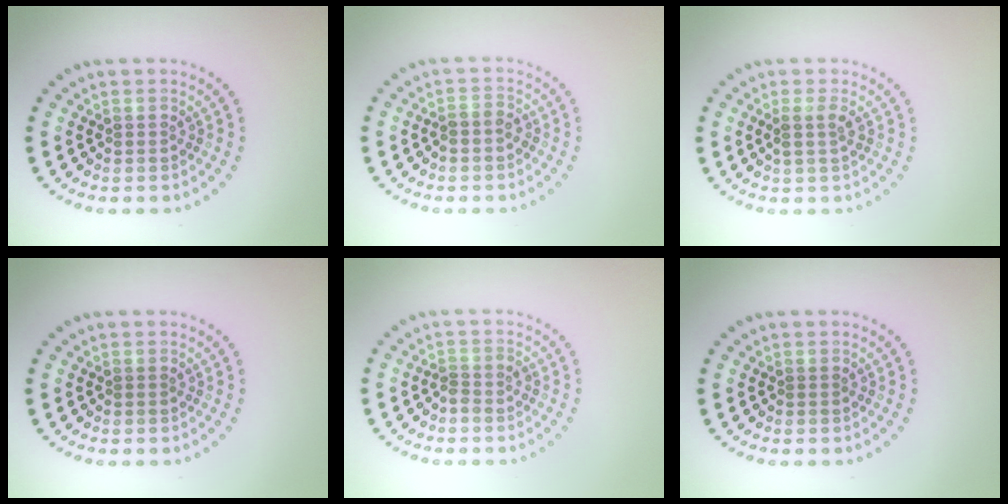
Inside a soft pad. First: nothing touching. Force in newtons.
{"total": 1.5, "press": 1.3, "slide": 0.8}
{"total": 1.4, "press": 1.2, "slide": 0.7}
{"total": 0.0}
{"total": 1.3, "press": 0.9, "slide": 0.9}
{"total": 0.0}